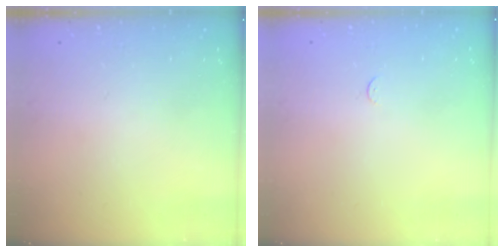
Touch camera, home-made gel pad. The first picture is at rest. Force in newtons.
{"total": 2.3, "press": 2.3, "slide": 0.3}